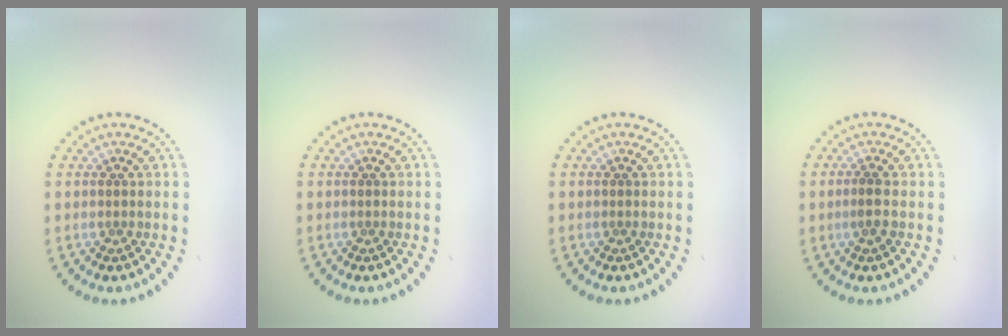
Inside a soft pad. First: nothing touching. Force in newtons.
{"total": 0.0}
{"total": 0.0}
{"total": 1.2, "press": 1.1, "slide": 0.5}